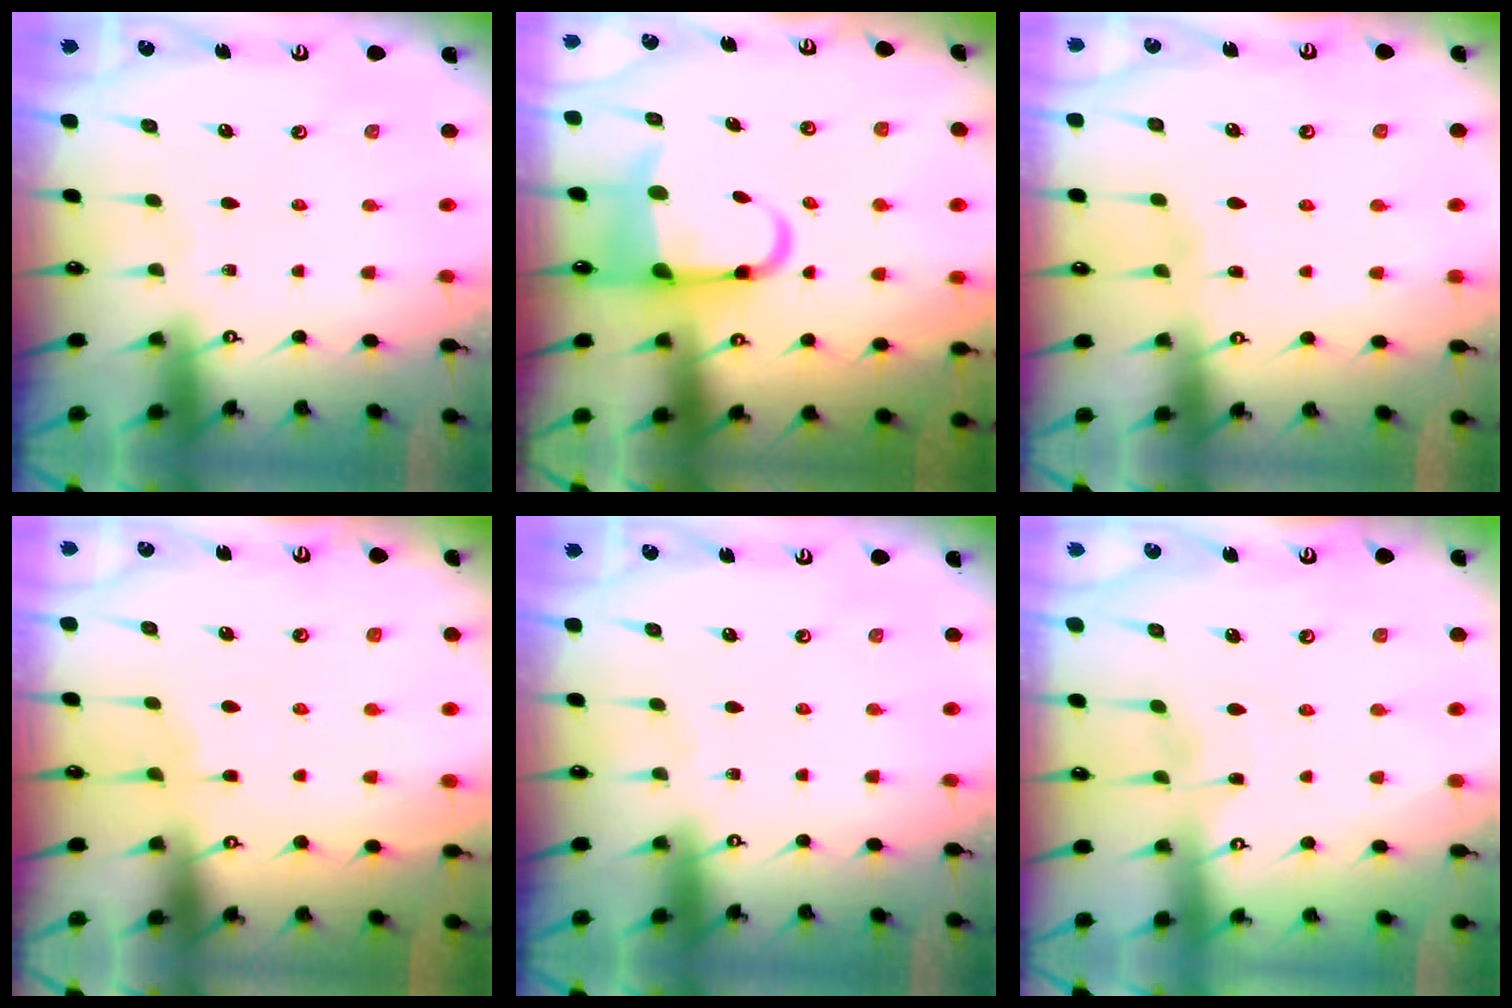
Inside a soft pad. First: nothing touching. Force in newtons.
{"total": 7.9, "press": 7.7, "slide": 1.8}
{"total": 2.8, "press": 2.8, "slide": 0.3}
{"total": 3.2, "press": 3.1, "slide": 0.4}
{"total": 0.0}
{"total": 3.2, "press": 3.2, "slide": 0.4}